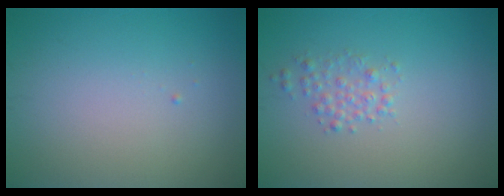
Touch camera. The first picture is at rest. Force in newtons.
{"total": 1.6, "press": 1.6, "slide": 0.0}